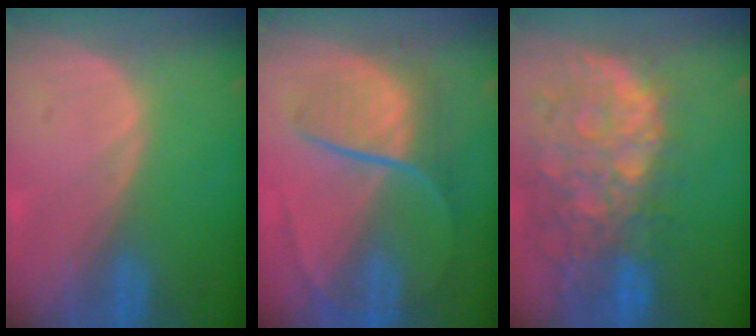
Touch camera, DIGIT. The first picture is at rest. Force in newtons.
{"total": 8.8, "press": 7.5, "slide": 4.7}
{"total": 13.8, "press": 11.2, "slide": 8.1}